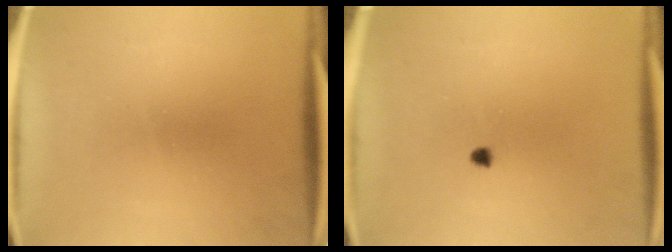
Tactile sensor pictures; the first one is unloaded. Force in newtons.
{"total": 1.0}